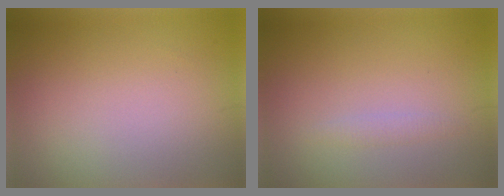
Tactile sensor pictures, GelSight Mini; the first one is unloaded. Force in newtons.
{"total": 0.8, "press": 0.8, "slide": 0.1}